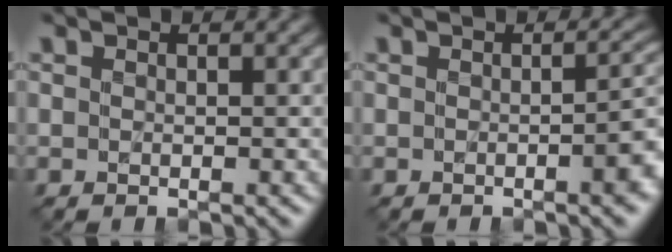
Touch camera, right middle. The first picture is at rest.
{"total": 3.5, "force": [-0.9, 1.1, 3.2], "torque": [-0.030, 0.005, -0.009]}